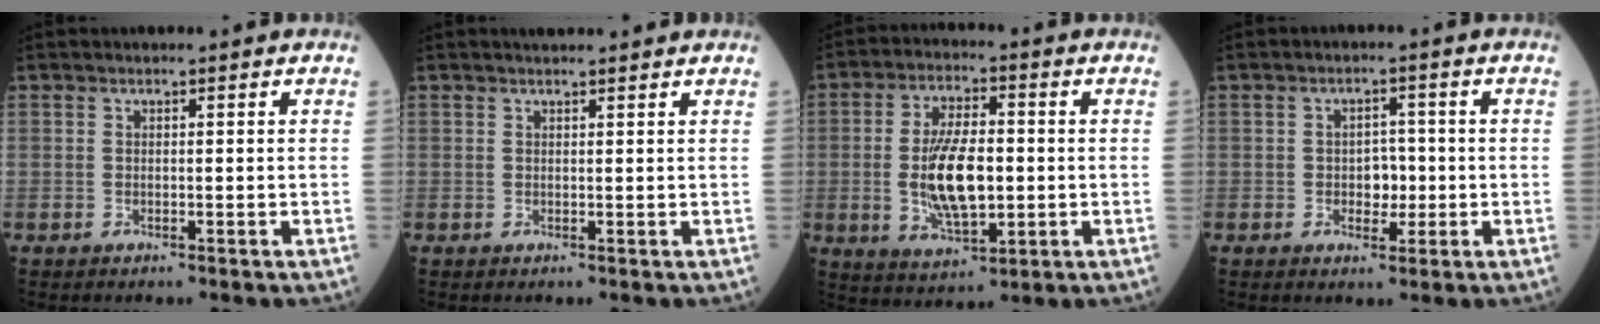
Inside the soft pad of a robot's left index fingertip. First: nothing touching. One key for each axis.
{"total": 4.0, "fx": 3.7, "fy": 0.3, "fz": 1.5, "tx": -0.020, "ty": 0.022, "tz": 0.047}
{"total": 11.0, "fx": -0.8, "fy": 4.2, "fz": 10.1, "tx": -0.206, "ty": -0.003, "tz": -0.010}
{"total": 3.4, "fx": -0.5, "fy": 2.2, "fz": 2.5, "tx": -0.033, "ty": 0.007, "tz": -0.005}